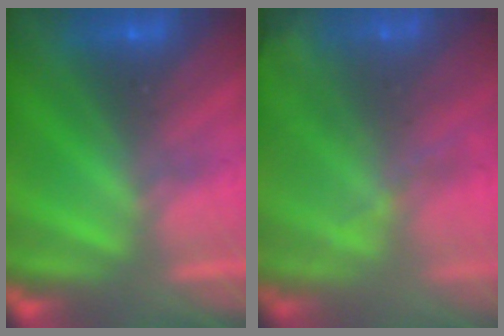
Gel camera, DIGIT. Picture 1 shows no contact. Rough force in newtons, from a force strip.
{"total": 11.2}